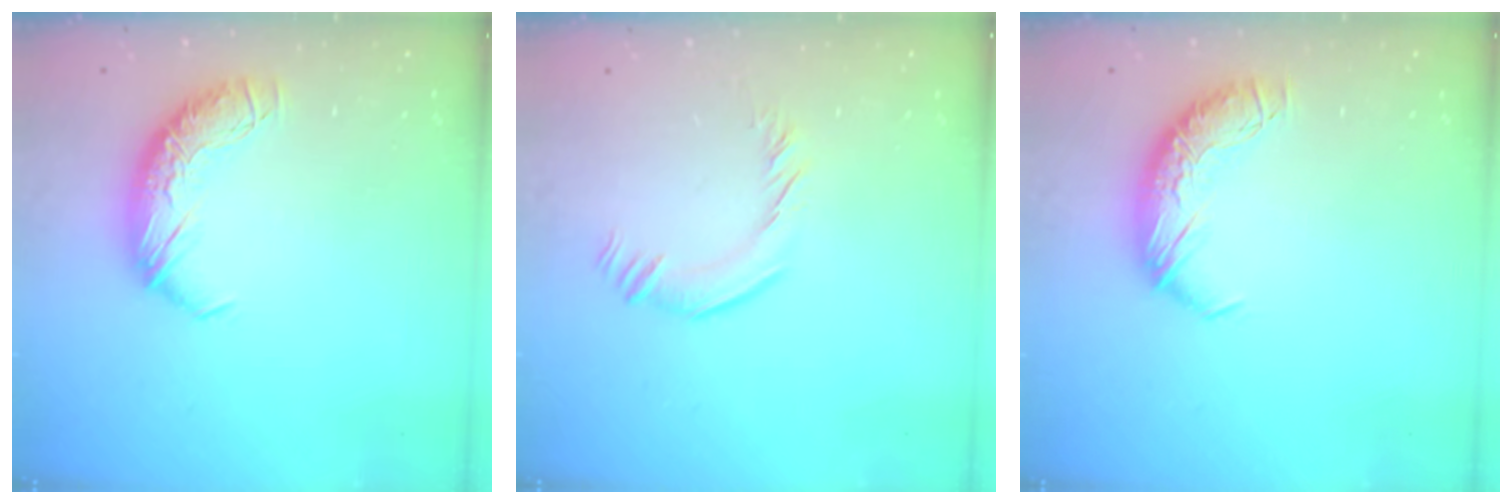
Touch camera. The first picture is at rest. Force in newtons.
{"total": 2.5, "press": 2.3, "slide": 0.9}
{"total": 0.0}